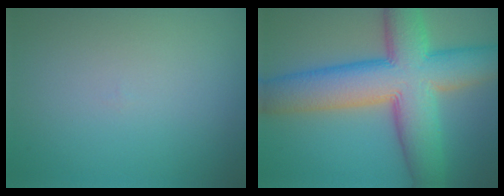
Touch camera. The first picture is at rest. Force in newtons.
{"total": 12.7, "press": 12.6, "slide": 0.5}